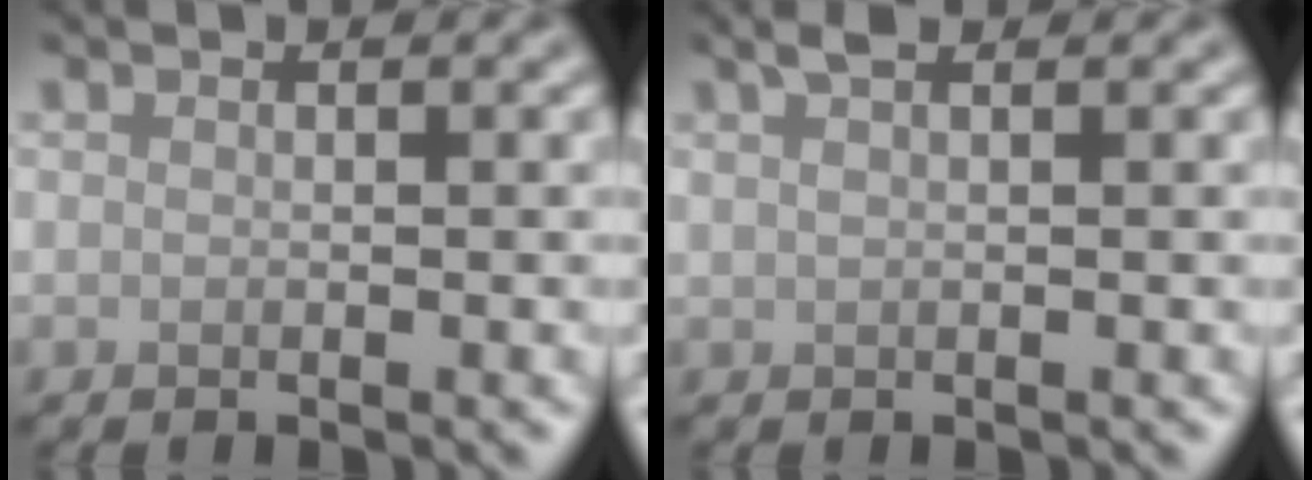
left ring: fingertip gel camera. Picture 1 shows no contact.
{"total": 2.0, "force": [1.3, 0.6, 1.4], "torque": [-0.021, 0.006, 0.014]}